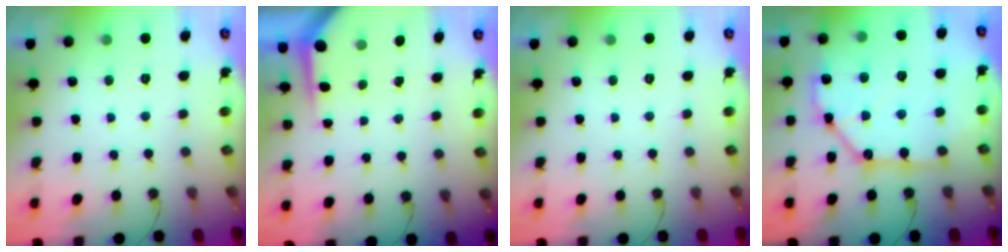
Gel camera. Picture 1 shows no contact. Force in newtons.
{"total": 3.8, "press": 3.8, "slide": 0.4}
{"total": 0.0}
{"total": 16.3, "press": 16.2, "slide": 2.2}